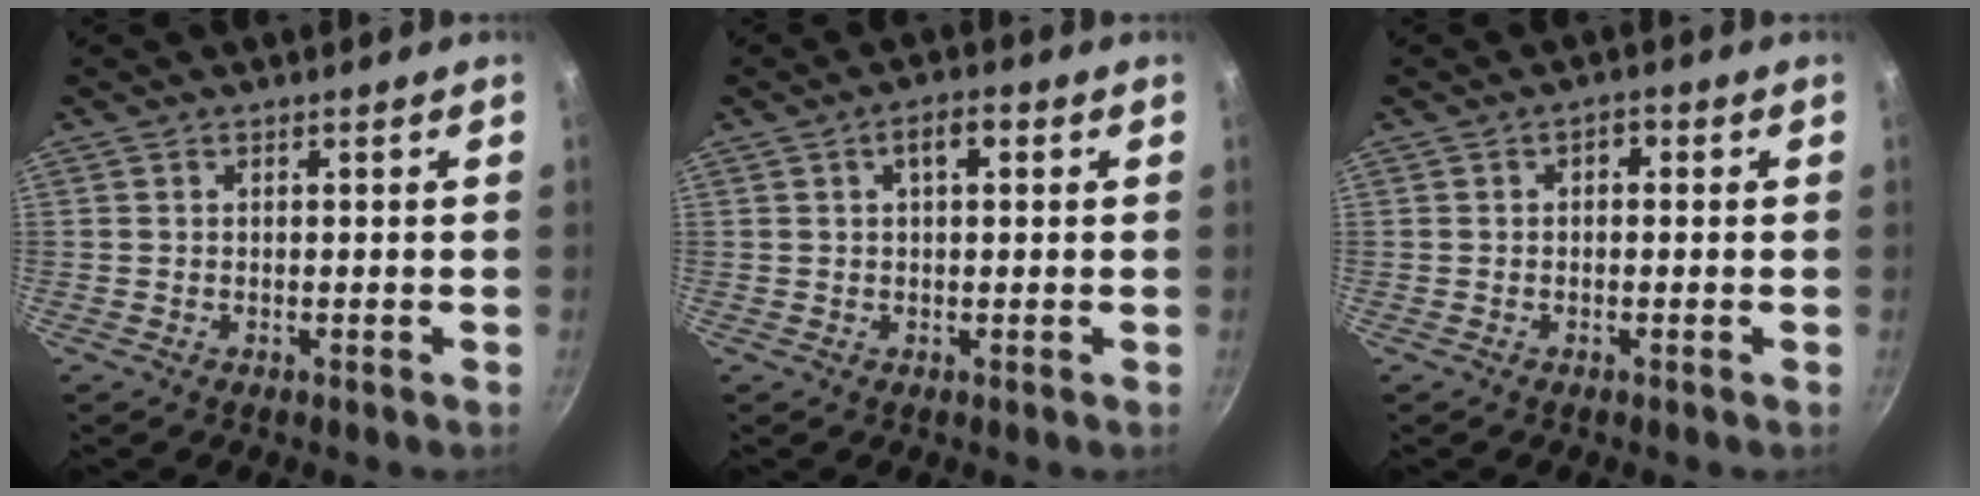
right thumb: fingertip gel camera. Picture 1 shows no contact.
{"total": 3.9, "force": [1.2, 1.9, 3.2], "torque": [-0.040, 0.012, 0.017]}
{"total": 1.9, "force": [0.2, 1.3, 1.3], "torque": [-0.015, 0.006, -0.002]}